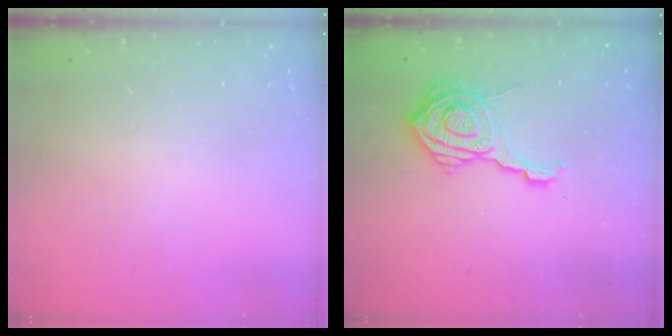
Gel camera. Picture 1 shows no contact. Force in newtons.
{"total": 14.7, "press": 14.7, "slide": 0.8}